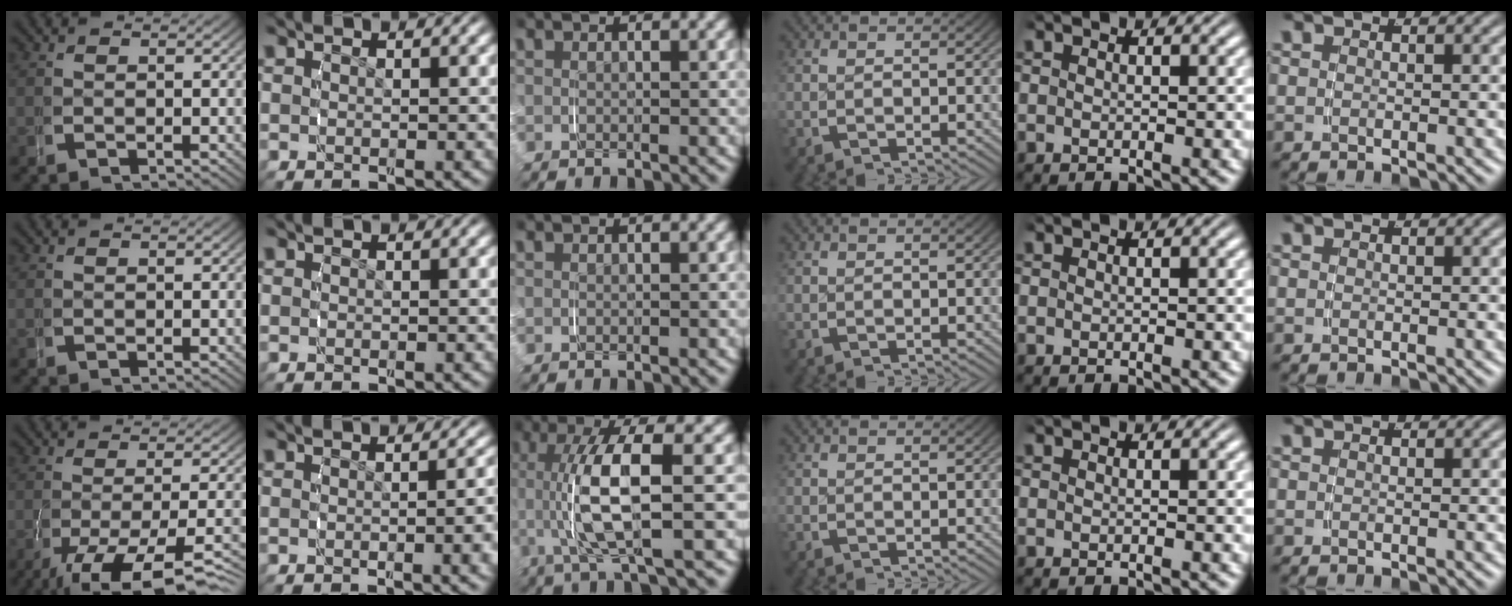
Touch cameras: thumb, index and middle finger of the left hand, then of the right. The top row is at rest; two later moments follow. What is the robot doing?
{"motion": "grasp_and_lifting", "object": "plastic wrap"}